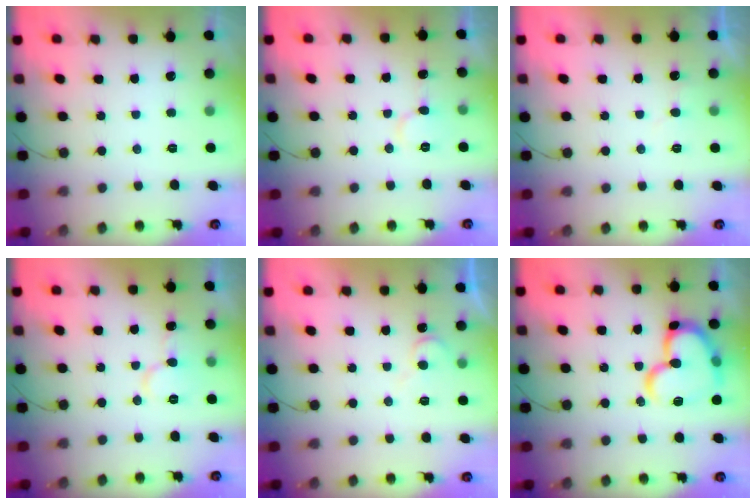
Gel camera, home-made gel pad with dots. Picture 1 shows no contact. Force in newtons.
{"total": 6.6, "press": 6.6, "slide": 0.4}
{"total": 5.2, "press": 5.2, "slide": 0.5}
{"total": 7.6, "press": 7.6, "slide": 0.8}
{"total": 5.8, "press": 5.8, "slide": 0.8}
{"total": 18.3, "press": 18.2, "slide": 2.0}